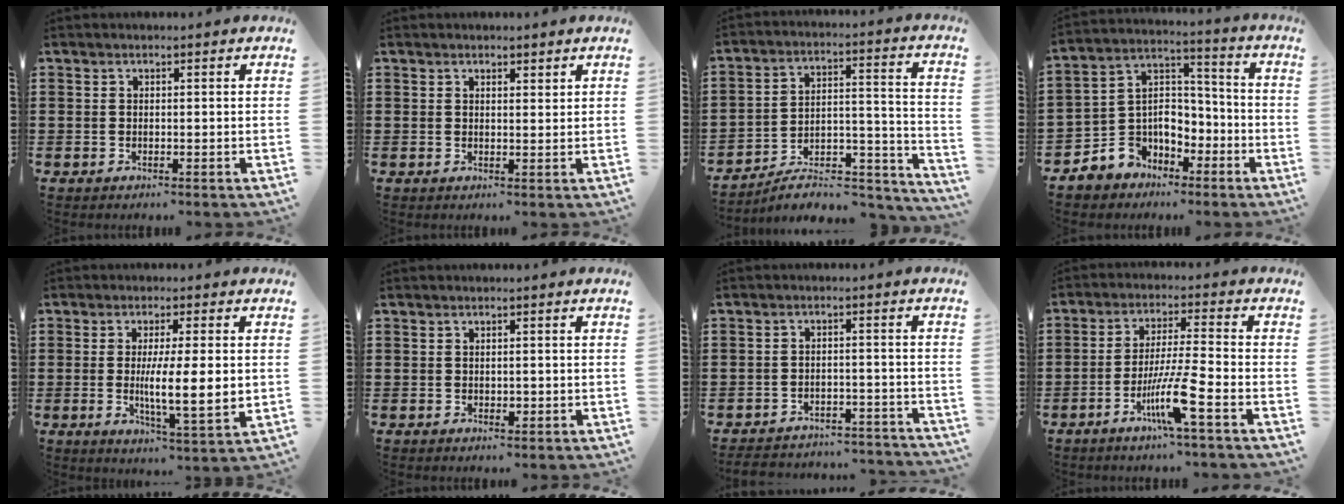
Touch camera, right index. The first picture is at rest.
{"total": 1.3, "force": [1.2, 0.5, 0.3], "torque": [0.000, 0.001, 0.020]}
{"total": 7.1, "force": [-6.0, 2.3, 3.0], "torque": [-0.040, 0.008, -0.113]}
{"total": 6.7, "force": [-3.4, 5.8, 0.3], "torque": [-0.034, 0.005, -0.063]}
{"total": 8.1, "force": [0.1, 1.4, 8.0], "torque": [-0.125, -0.011, -0.002]}
{"total": 1.0, "force": [-0.1, 0.6, 0.8], "torque": [-0.014, 0.003, -0.002]}
{"total": 3.7, "force": [-3.7, 0.3, 0.2], "torque": [-0.006, 0.002, -0.077]}
{"total": 8.6, "force": [-4.2, 0.0, 7.5], "torque": [-0.149, -0.011, -0.082]}